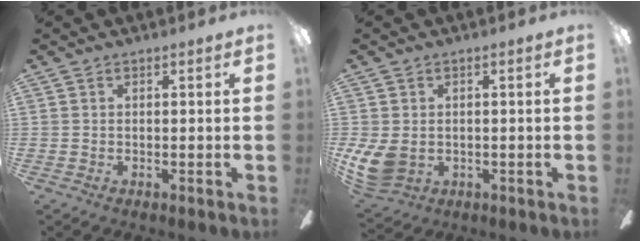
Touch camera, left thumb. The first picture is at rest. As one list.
[{"total": 7.2, "force": [-0.3, 5.6, 4.5], "torque": [-0.102, -0.001, -0.001]}]